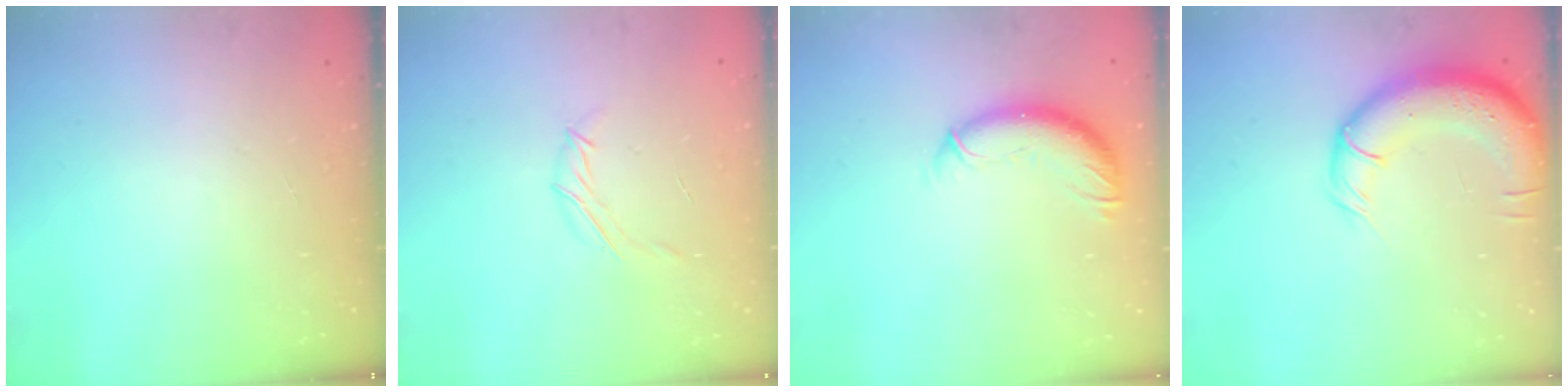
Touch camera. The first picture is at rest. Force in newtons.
{"total": 4.5, "press": 4.4, "slide": 0.9}
{"total": 10.3, "press": 10.2, "slide": 1.4}
{"total": 13.7, "press": 13.3, "slide": 3.4}